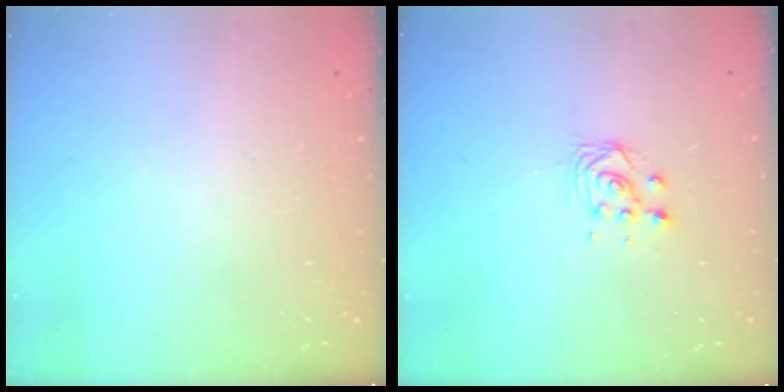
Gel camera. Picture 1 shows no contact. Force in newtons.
{"total": 3.0, "press": 3.0, "slide": 0.1}